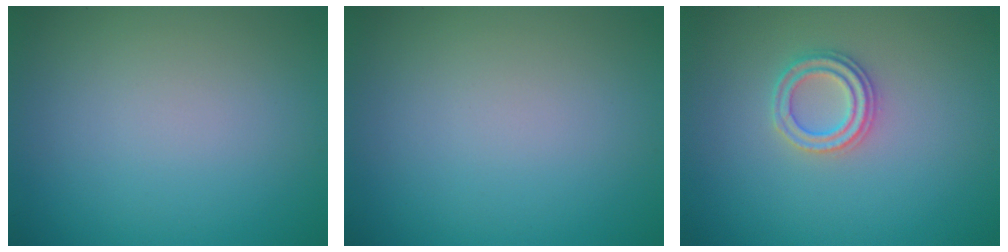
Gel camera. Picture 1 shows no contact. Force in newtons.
{"total": 0.0}
{"total": 2.3, "press": 2.3, "slide": 0.4}